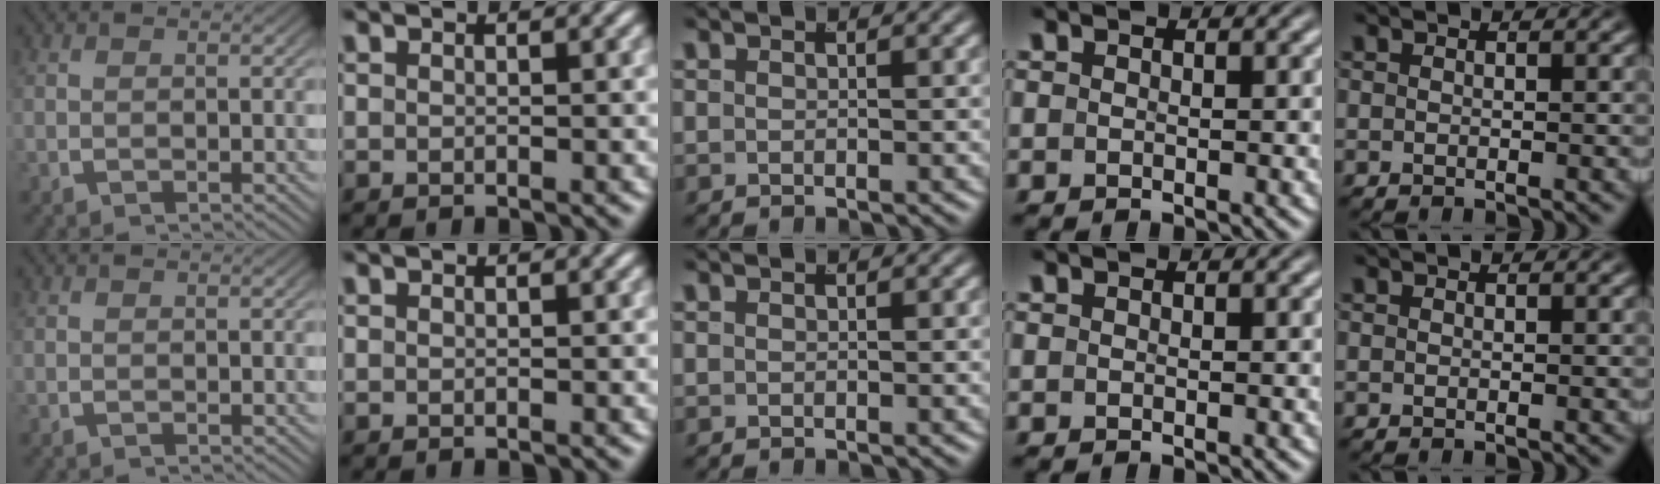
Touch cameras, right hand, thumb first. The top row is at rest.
{}